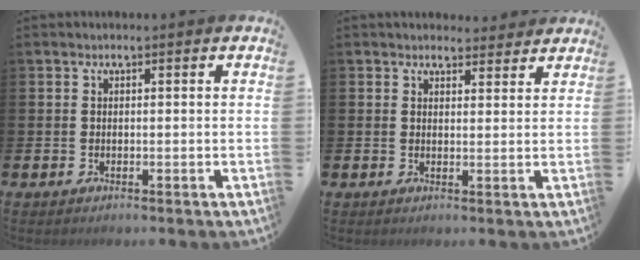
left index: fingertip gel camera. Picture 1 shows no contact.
{"total": 3.0, "force": [2.8, 0.9, -0.1], "torque": [0.015, -0.017, 0.047]}